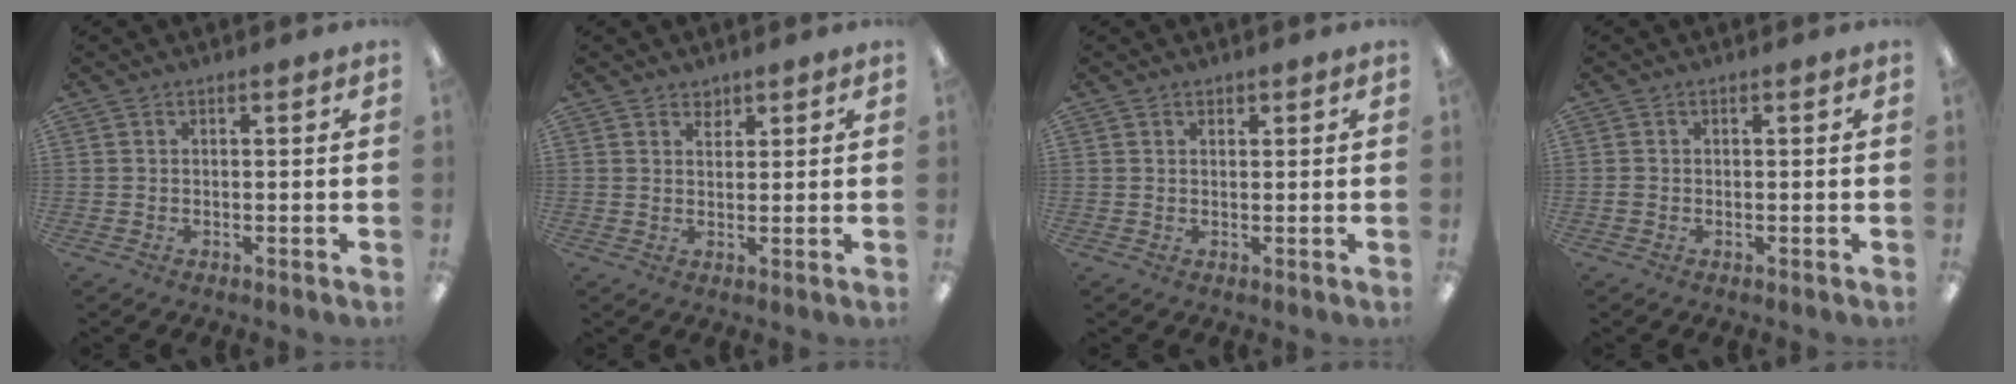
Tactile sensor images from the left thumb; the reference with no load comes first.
{"total": 2.3, "force": [1.9, 1.2, 0.3], "torque": [0.009, -0.011, 0.034]}
{"total": 1.1, "force": [0.9, 0.6, 0.2], "torque": [0.002, -0.002, 0.015]}
{"total": 0.6, "force": [-0.2, 0.5, 0.3], "torque": [-0.004, 0.003, -0.004]}